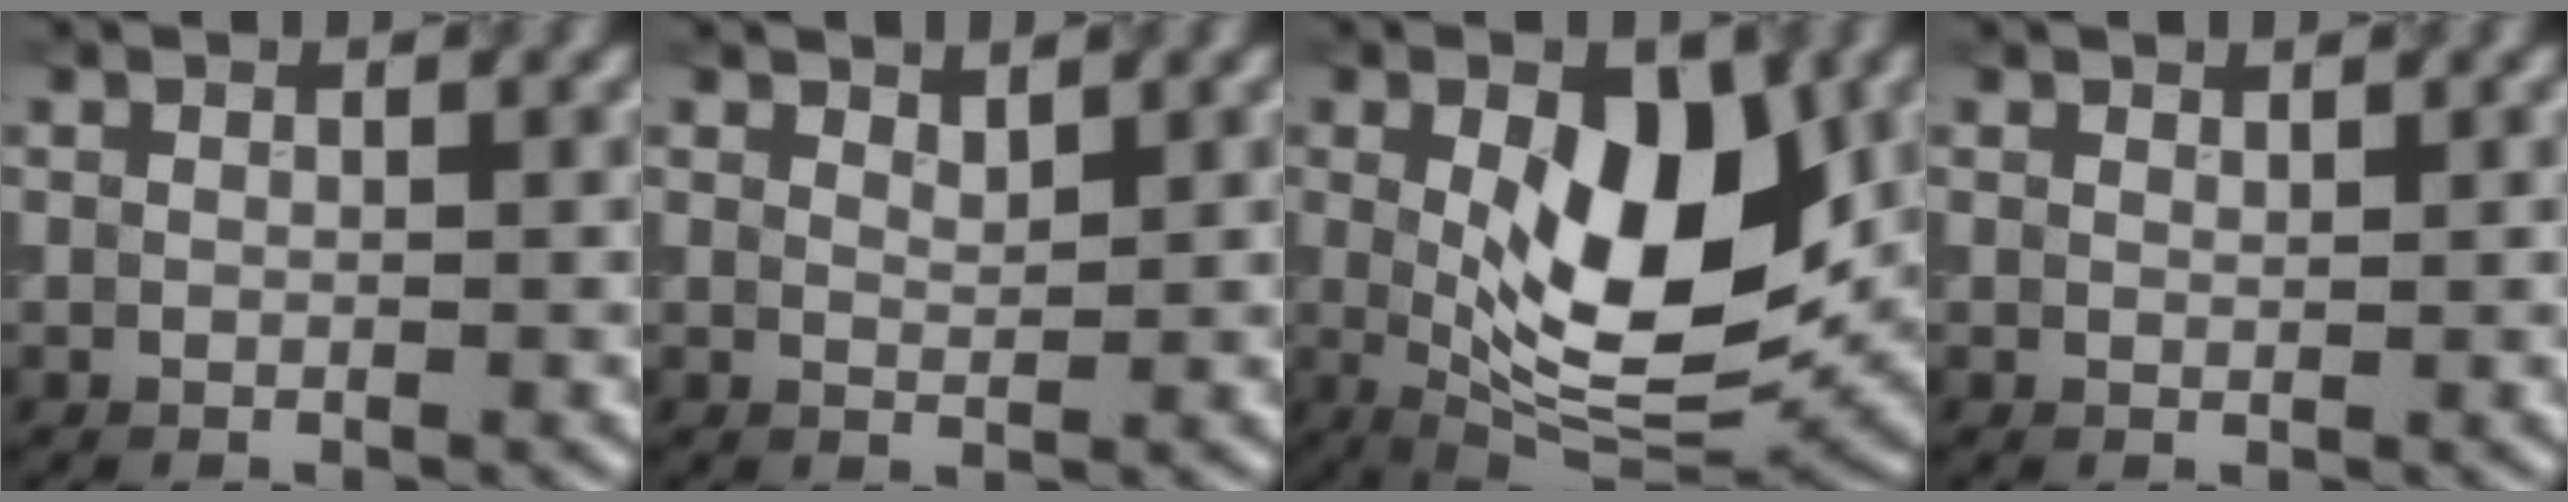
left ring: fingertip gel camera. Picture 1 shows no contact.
{"total": 1.3, "force": [1.2, 0.2, 0.4], "torque": [-0.009, 0.001, 0.021]}
{"total": 11.1, "force": [1.0, 4.8, 9.9], "torque": [-0.148, 0.000, 0.014]}
{"total": 0.6, "force": [0.6, 0.0, 0.1], "torque": [0.002, 0.000, 0.012]}